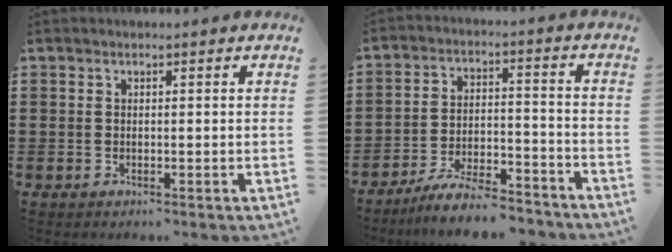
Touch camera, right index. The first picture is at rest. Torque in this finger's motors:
{"motor_torque": [2.14, 0.00, -0.17, -0.21]}